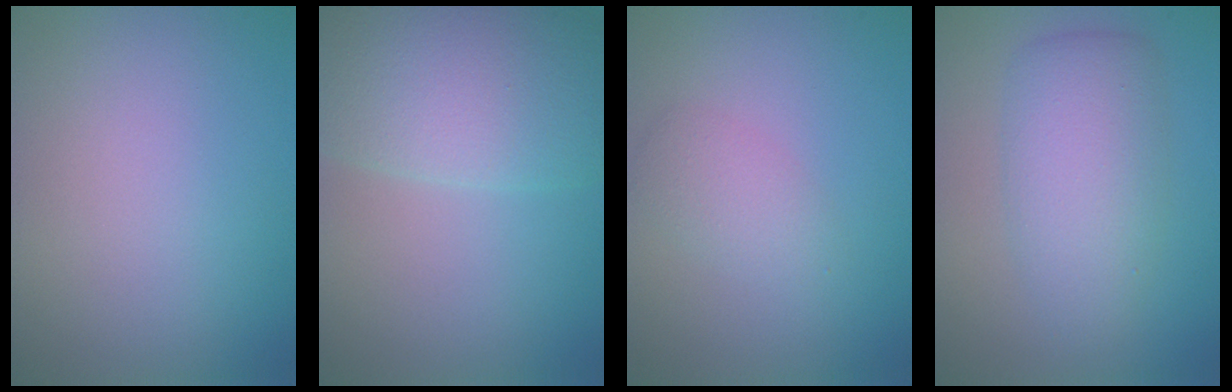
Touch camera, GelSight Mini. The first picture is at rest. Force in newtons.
{"total": 10.6, "press": 10.5, "slide": 0.4}
{"total": 2.0, "press": 2.0, "slide": 0.0}
{"total": 5.0, "press": 5.0, "slide": 0.1}